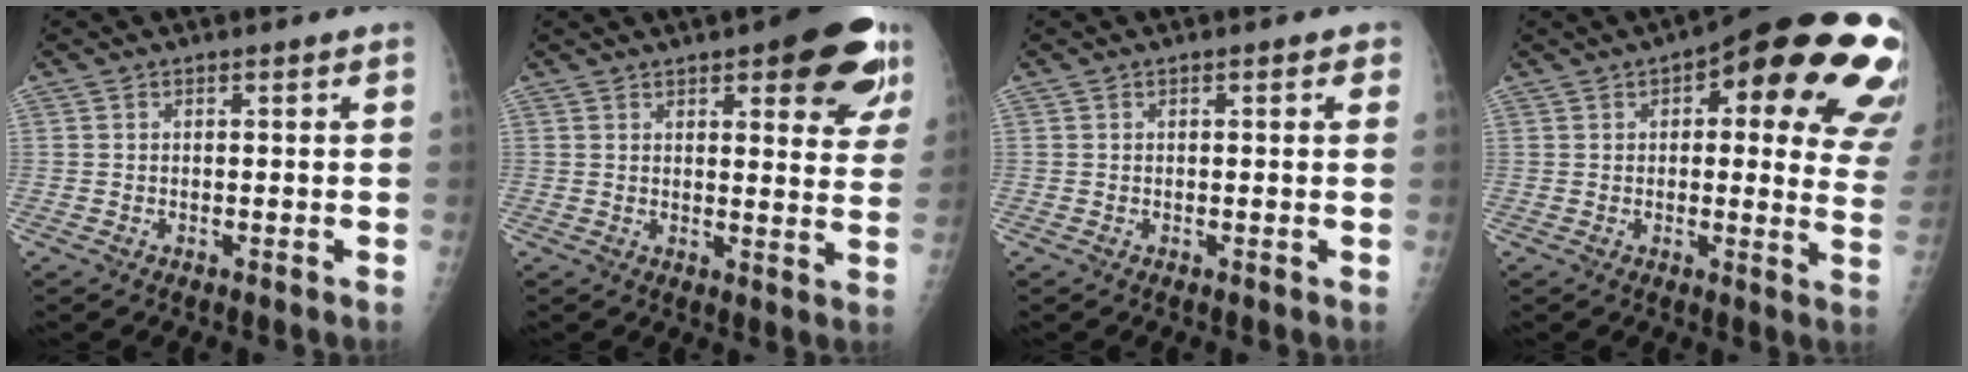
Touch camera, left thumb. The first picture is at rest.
{"total": 15.0, "force": [8.4, 5.2, 11.4], "torque": [-0.098, -0.037, 0.094]}
{"total": 1.2, "force": [0.5, 0.6, 0.9], "torque": [-0.007, 0.002, 0.004]}
{"total": 25.5, "force": [11.3, 8.8, 21.0], "torque": [-0.174, -0.011, 0.131]}